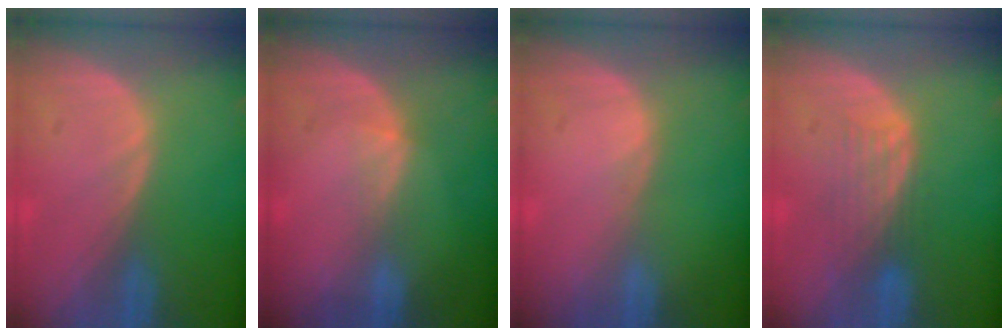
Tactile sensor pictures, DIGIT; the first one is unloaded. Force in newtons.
{"total": 1.7, "press": 1.3, "slide": 1.1}
{"total": 0.0}
{"total": 4.3, "press": 3.6, "slide": 2.3}